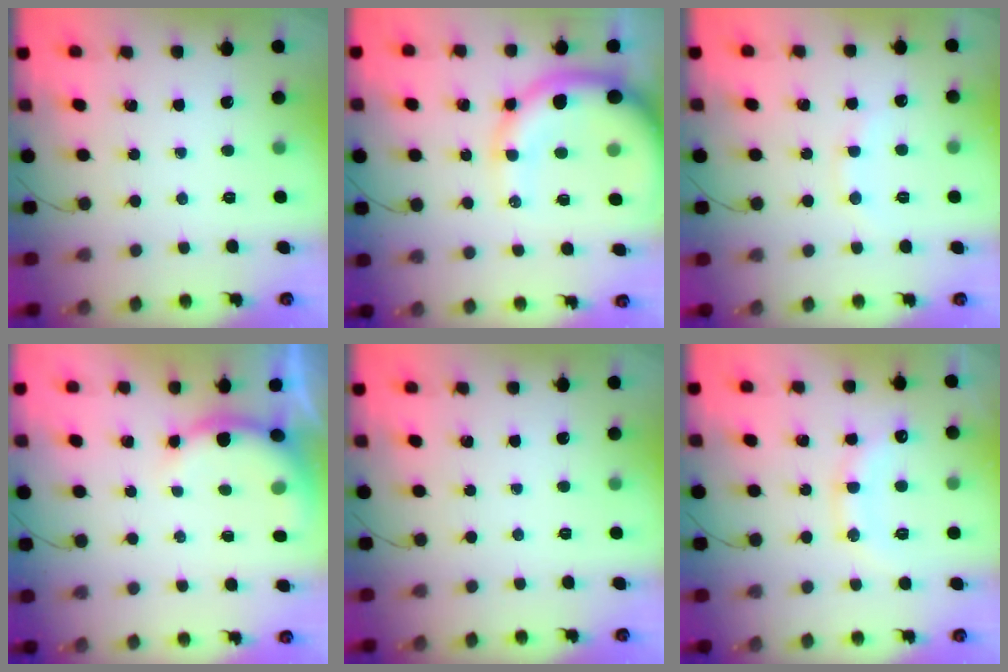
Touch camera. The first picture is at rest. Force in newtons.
{"total": 14.2, "press": 13.7, "slide": 3.8}
{"total": 6.6, "press": 6.4, "slide": 1.5}
{"total": 6.7, "press": 6.6, "slide": 1.1}
{"total": 0.0}
{"total": 12.6, "press": 12.6, "slide": 0.9}